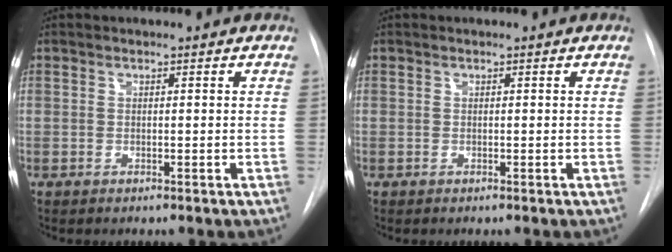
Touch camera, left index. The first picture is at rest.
{"total": 0.0}